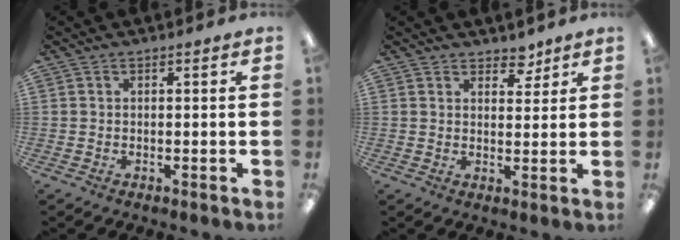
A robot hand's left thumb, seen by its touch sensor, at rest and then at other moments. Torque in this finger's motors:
{"motor_torque": [-0.09, -0.06, -0.04, -0.18, 0.01]}